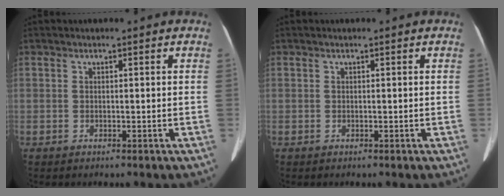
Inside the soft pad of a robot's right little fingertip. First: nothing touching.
{"total": 0.0}